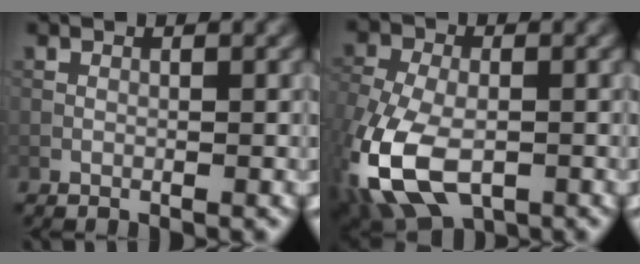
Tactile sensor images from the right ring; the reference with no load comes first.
{"total": 11.9, "force": [-5.2, 6.5, 8.5], "torque": [-0.210, -0.041, -0.097]}